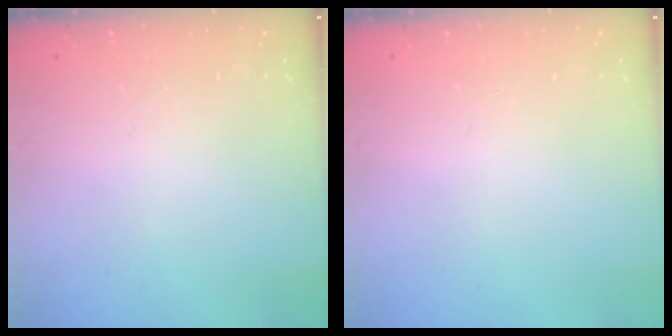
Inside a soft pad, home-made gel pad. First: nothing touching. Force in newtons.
{"total": 0.0}